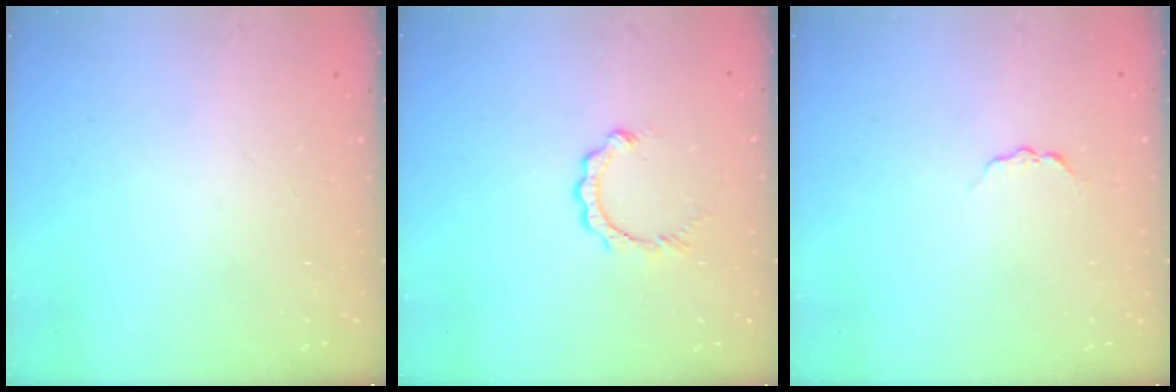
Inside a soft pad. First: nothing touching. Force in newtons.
{"total": 2.6, "press": 2.6, "slide": 0.3}
{"total": 3.1, "press": 3.1, "slide": 0.3}